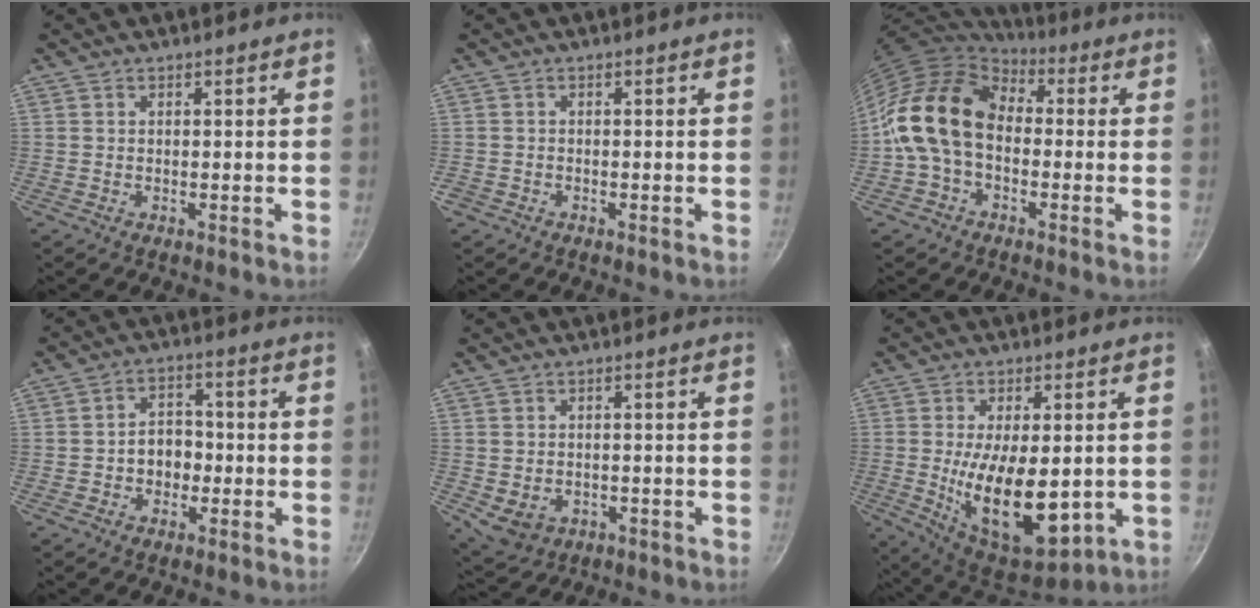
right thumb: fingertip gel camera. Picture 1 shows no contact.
{"total": 1.0, "force": [-0.7, 0.8, 0.2], "torque": [-0.014, 0.006, -0.013]}
{"total": 15.7, "force": [-0.4, 11.3, 11.0], "torque": [-0.174, 0.037, -0.025]}
{"total": 5.8, "force": [-1.2, 4.6, 3.3], "torque": [-0.015, 0.016, -0.022]}
{"total": 5.5, "force": [-1.2, 4.3, 3.1], "torque": [-0.039, 0.000, -0.005]}
{"total": 18.3, "force": [-2.1, 9.2, 15.7], "torque": [-0.235, -0.017, -0.015]}